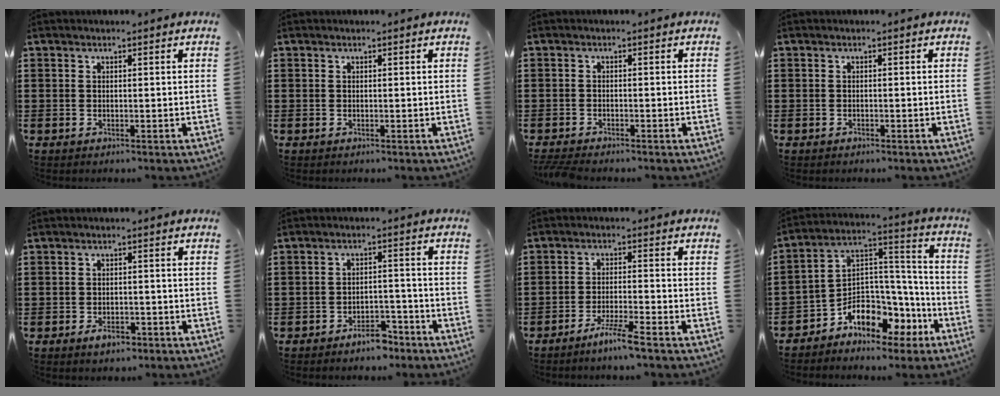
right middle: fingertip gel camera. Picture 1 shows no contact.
{"total": 0.0}
{"total": 1.4, "force": [-1.4, 0.1, 0.3], "torque": [-0.016, -0.003, -0.030]}
{"total": 0.5, "force": [-0.5, 0.2, 0.0], "torque": [0.000, 0.002, -0.011]}
{"total": 2.5, "force": [-1.8, 1.2, 1.1], "torque": [-0.022, 0.002, -0.036]}
{"total": 4.1, "force": [-3.8, 1.1, 1.1], "torque": [-0.018, 0.012, -0.075]}
{"total": 4.6, "force": [-3.8, -0.3, 2.5], "torque": [-0.047, -0.007, -0.071]}
{"total": 5.9, "force": [-3.9, 4.0, 1.8], "torque": [-0.052, -0.019, -0.075]}